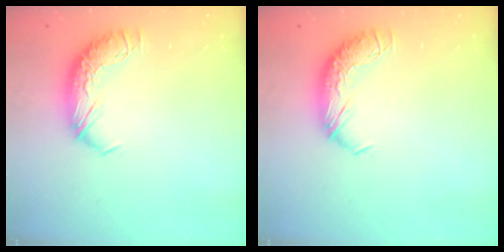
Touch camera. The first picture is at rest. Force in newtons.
{"total": 0.0}